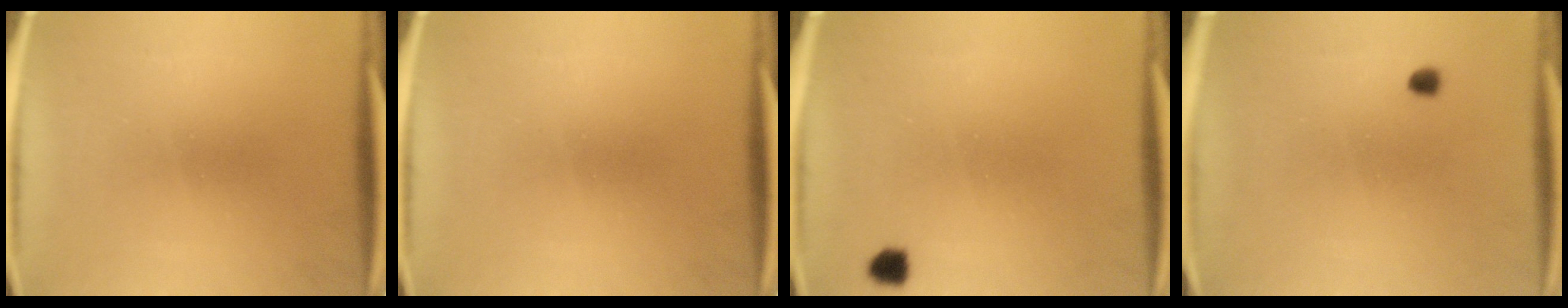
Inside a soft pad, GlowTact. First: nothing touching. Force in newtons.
{"total": 0.0}
{"total": 2.0}
{"total": 1.0}